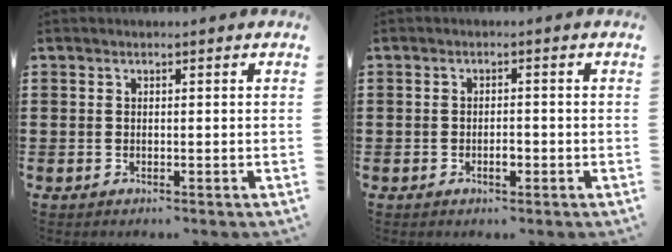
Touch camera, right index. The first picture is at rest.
{"total": 2.1, "force": [-0.7, 0.8, 1.8], "torque": [-0.034, 0.001, -0.012]}